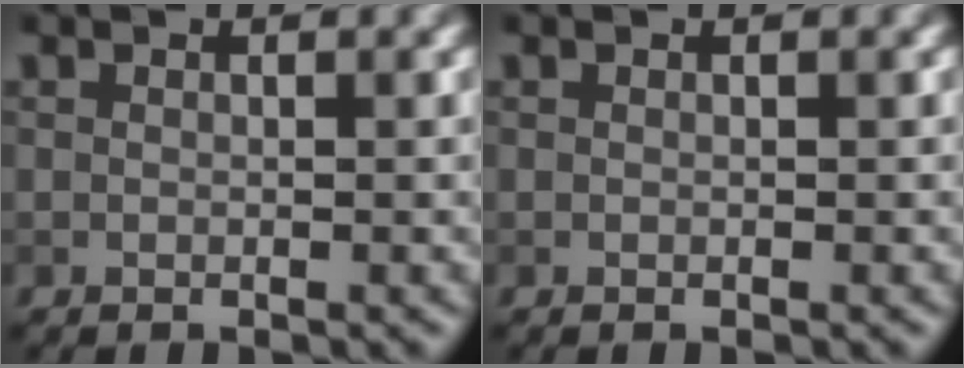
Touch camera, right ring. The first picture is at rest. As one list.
[{"total": 0.0}]